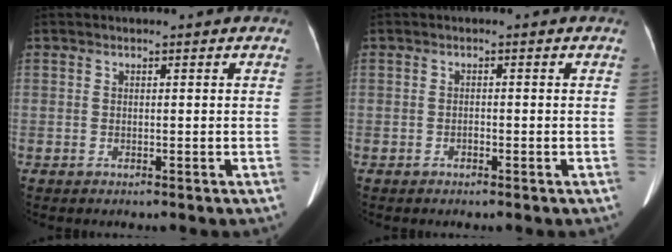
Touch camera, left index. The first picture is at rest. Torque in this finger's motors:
{"motor_torque": [0.04, -0.03, -0.01, -0.01]}